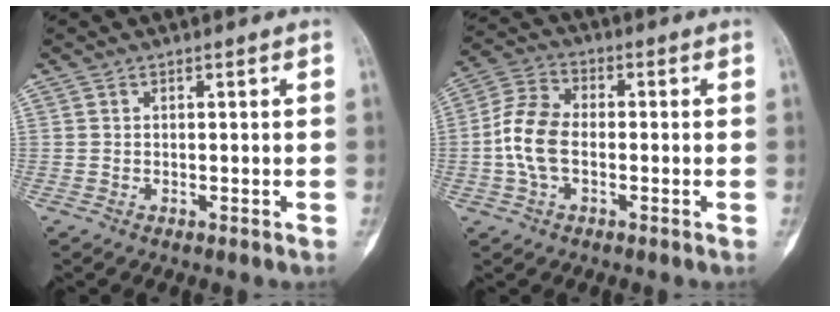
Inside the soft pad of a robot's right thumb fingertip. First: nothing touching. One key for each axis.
{"total": 9.0, "fx": -1.3, "fy": 5.6, "fz": 7.0, "tx": -0.147, "ty": 0.025, "tz": -0.032}